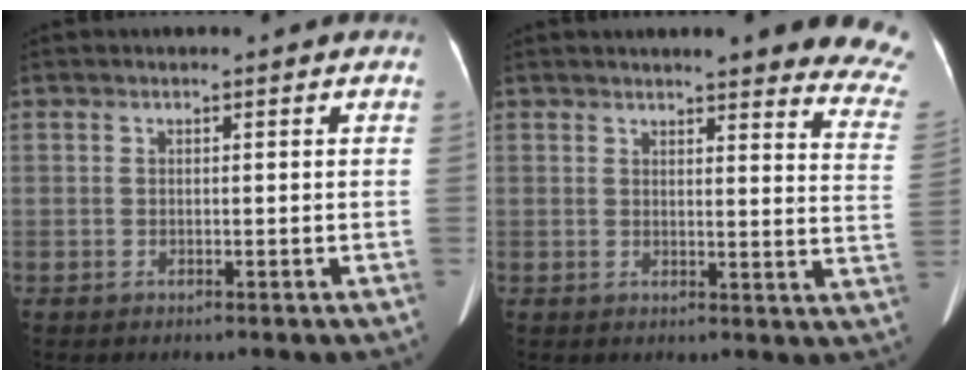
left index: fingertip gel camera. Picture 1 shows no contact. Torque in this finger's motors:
{"motor_torque": [0.96, -1.10, 0.24, 0.04]}